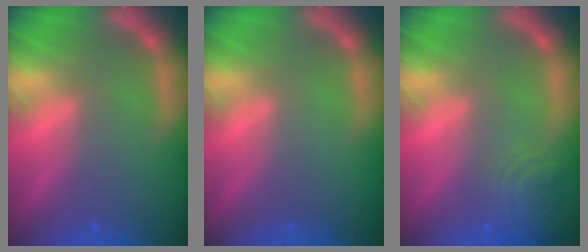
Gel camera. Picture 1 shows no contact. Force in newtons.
{"total": 0.0}
{"total": 4.0}